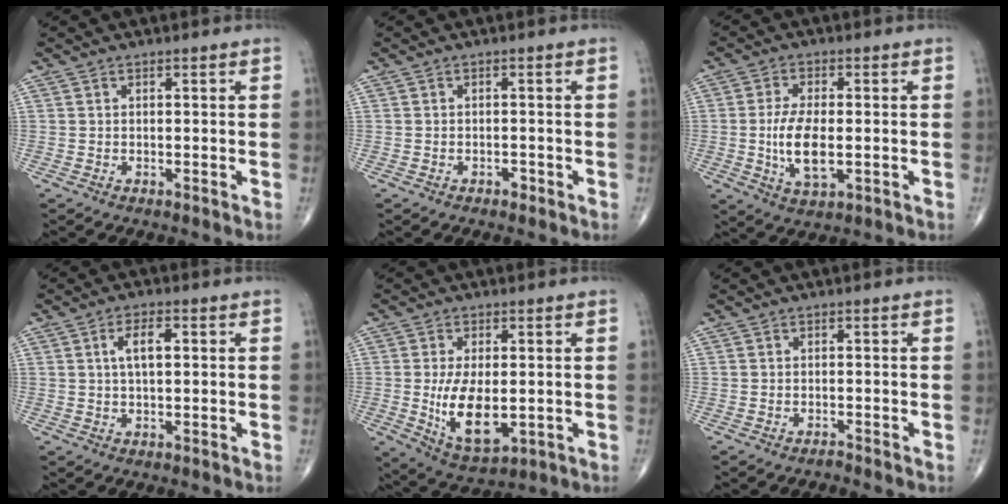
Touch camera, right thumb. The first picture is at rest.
{"total": 1.1, "force": [-0.7, 0.7, 0.4], "torque": [-0.006, 0.002, -0.013]}
{"total": 8.7, "force": [-1.0, 3.9, 7.7], "torque": [-0.151, -0.005, -0.016]}
{"total": 4.5, "force": [0.9, 1.9, 4.0], "torque": [-0.073, 0.006, 0.014]}
{"total": 11.3, "force": [-1.0, 5.7, 9.7], "torque": [-0.168, -0.018, -0.003]}
{"total": 0.7, "force": [-0.7, 0.0, 0.0], "torque": [-0.004, 0.002, -0.014]}